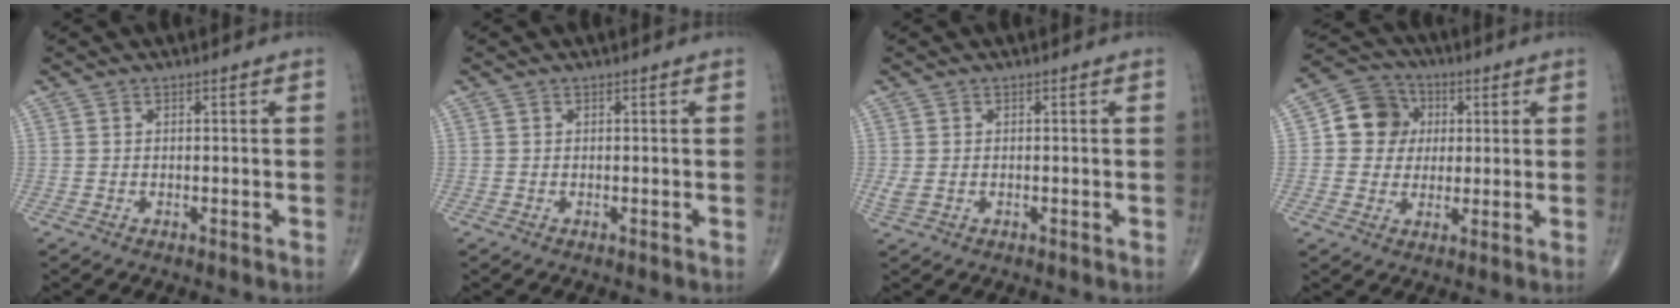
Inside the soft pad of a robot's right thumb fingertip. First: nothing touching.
{"total": 0.0}
{"total": 1.7, "force": [-0.2, 1.1, 1.2], "torque": [-0.037, 0.003, -0.001]}
{"total": 9.6, "force": [1.7, 8.6, 3.8], "torque": [-0.030, 0.006, 0.019]}